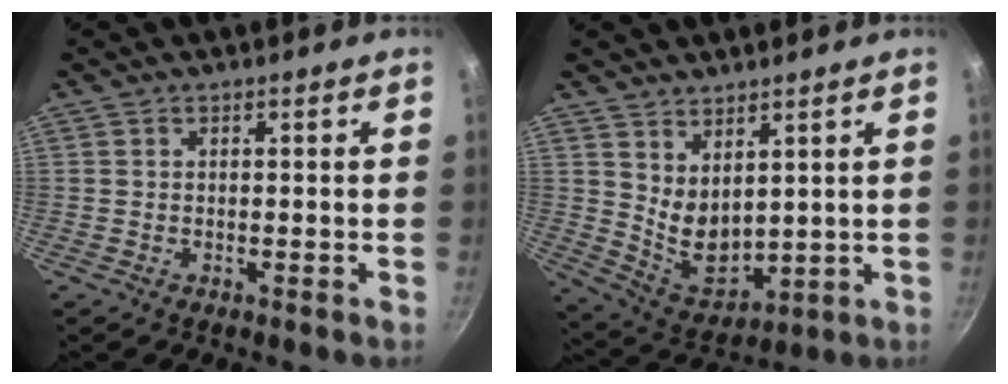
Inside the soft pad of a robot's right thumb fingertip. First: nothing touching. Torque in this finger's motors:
{"motor_torque": [-0.48, 0.69, 0.00, 0.15, 0.06]}